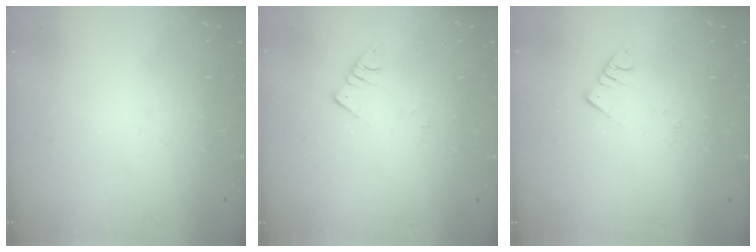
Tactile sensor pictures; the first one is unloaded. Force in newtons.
{"total": 2.5, "press": 2.5, "slide": 0.3}
{"total": 2.5, "press": 2.5, "slide": 0.3}